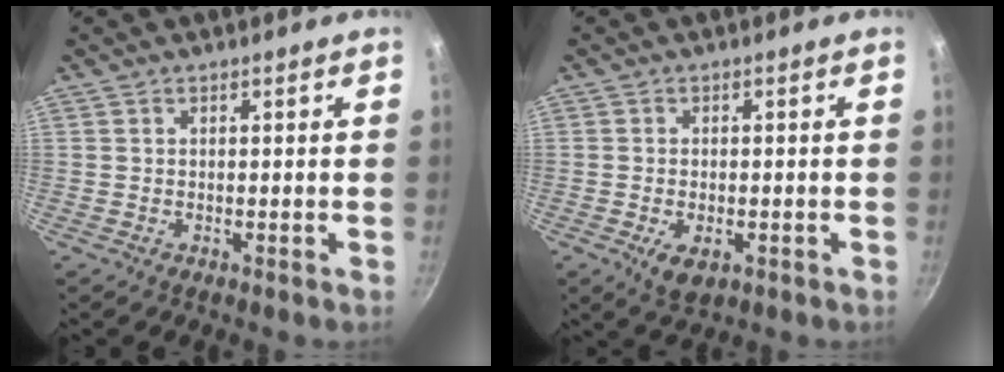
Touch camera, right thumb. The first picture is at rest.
{"total": 4.7, "force": [-1.6, 2.7, 3.6], "torque": [-0.055, -0.003, -0.021]}